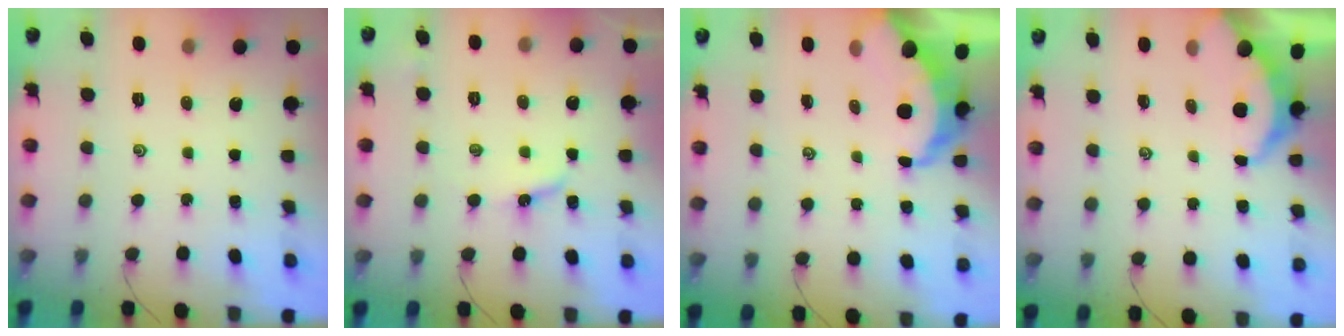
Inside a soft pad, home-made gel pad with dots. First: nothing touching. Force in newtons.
{"total": 4.4, "press": 4.4, "slide": 0.2}
{"total": 6.0, "press": 6.0, "slide": 0.8}
{"total": 3.3, "press": 3.3, "slide": 0.3}